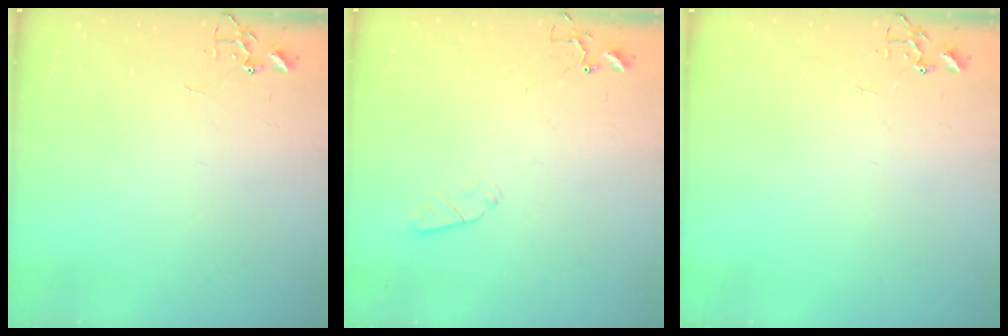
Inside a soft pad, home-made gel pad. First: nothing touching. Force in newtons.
{"total": 2.9, "press": 2.8, "slide": 0.5}
{"total": 0.0}